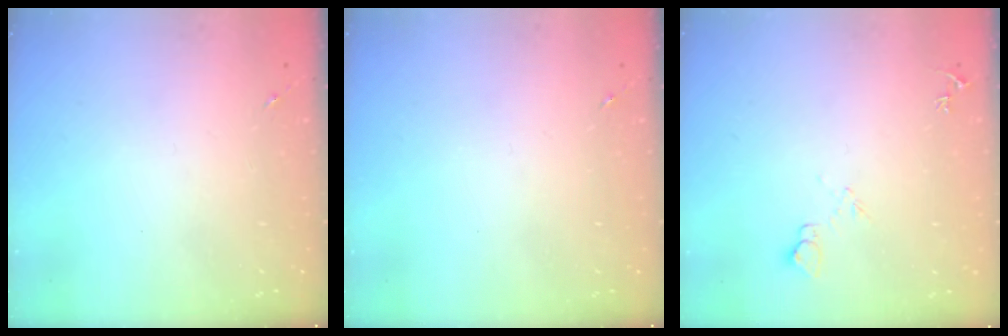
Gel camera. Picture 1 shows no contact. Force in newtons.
{"total": 0.0}
{"total": 6.7, "press": 6.7, "slide": 0.8}